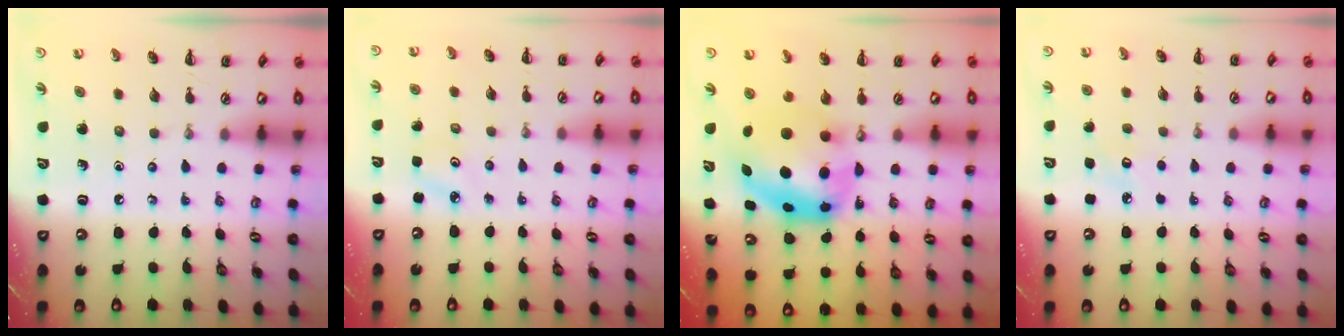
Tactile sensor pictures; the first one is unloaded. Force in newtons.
{"total": 2.5, "press": 2.4, "slide": 0.7}
{"total": 8.6, "press": 8.4, "slide": 1.9}
{"total": 5.6, "press": 5.4, "slide": 1.4}